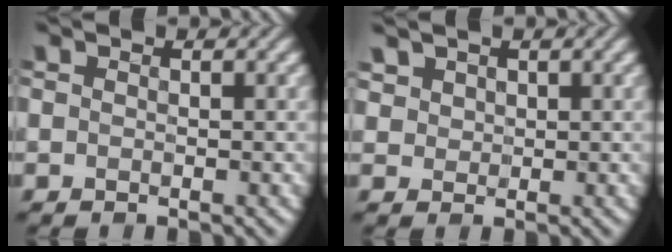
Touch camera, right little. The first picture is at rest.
{"total": 1.4, "force": [0.9, 1.0, 0.2], "torque": [-0.013, -0.007, 0.028]}